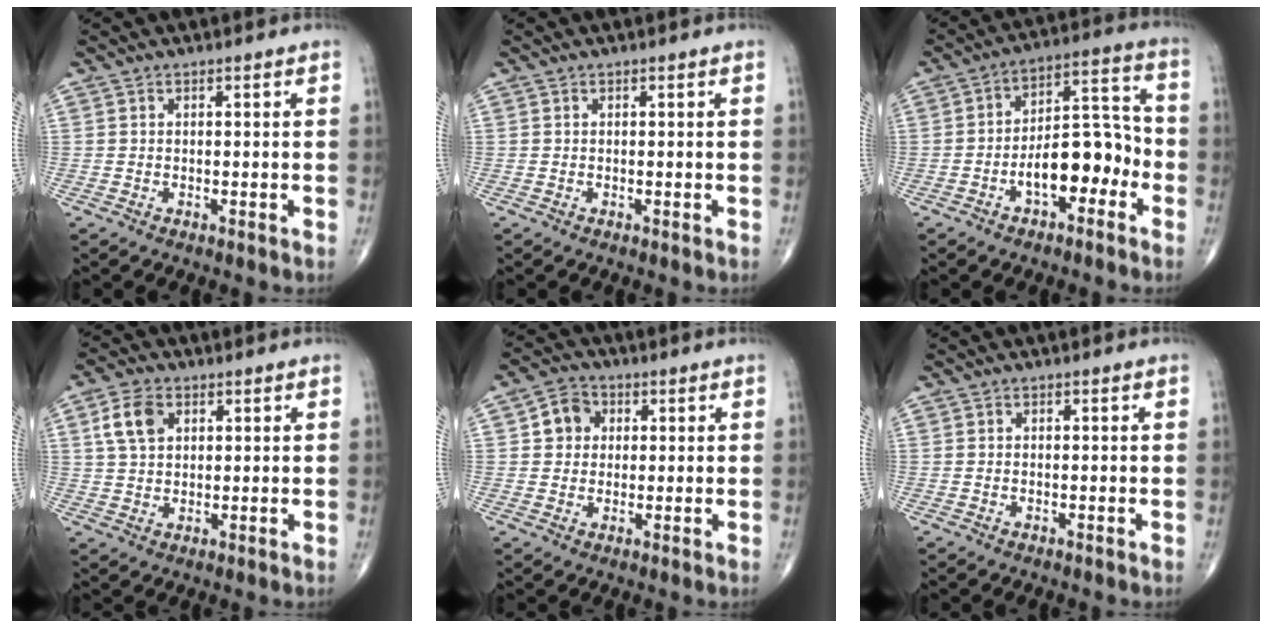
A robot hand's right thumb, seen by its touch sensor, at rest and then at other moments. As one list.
[{"total": 0.0}, {"total": 12.3, "force": [-4.3, 6.2, 9.7], "torque": [-0.125, 0.052, -0.074]}, {"total": 6.5, "force": [2.3, 4.3, 4.3], "torque": [-0.079, 0.001, 0.043]}, {"total": 5.4, "force": [1.1, 4.8, 2.3], "torque": [-0.017, 0.005, 0.010]}, {"total": 0.0}]